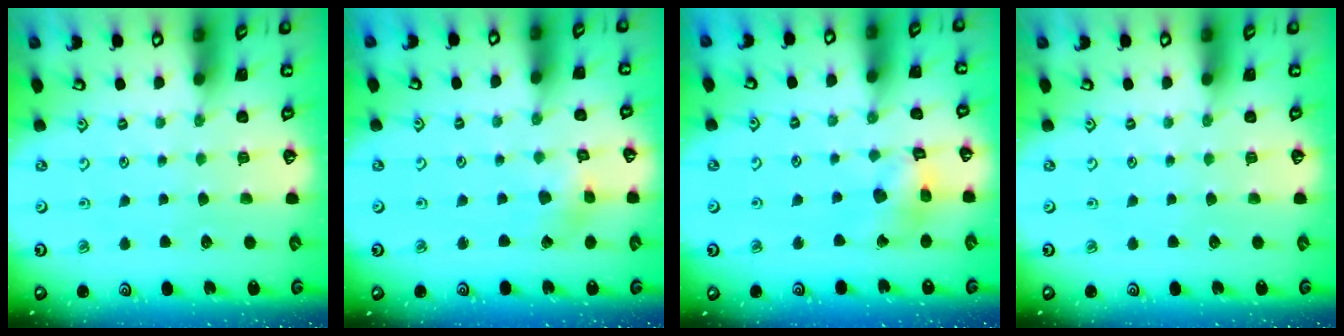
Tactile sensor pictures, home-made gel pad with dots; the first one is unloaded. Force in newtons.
{"total": 2.7, "press": 2.6, "slide": 0.3}
{"total": 10.1, "press": 10.0, "slide": 1.2}
{"total": 0.0}